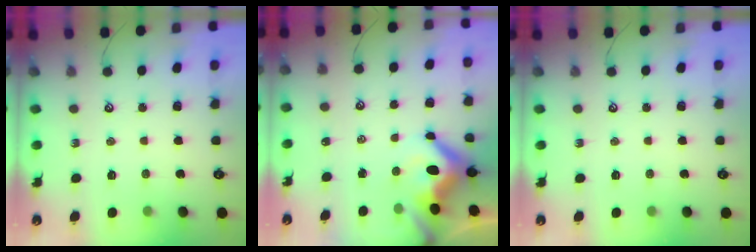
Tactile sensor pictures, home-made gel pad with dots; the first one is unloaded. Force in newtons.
{"total": 9.9, "press": 9.8, "slide": 1.3}
{"total": 0.0}